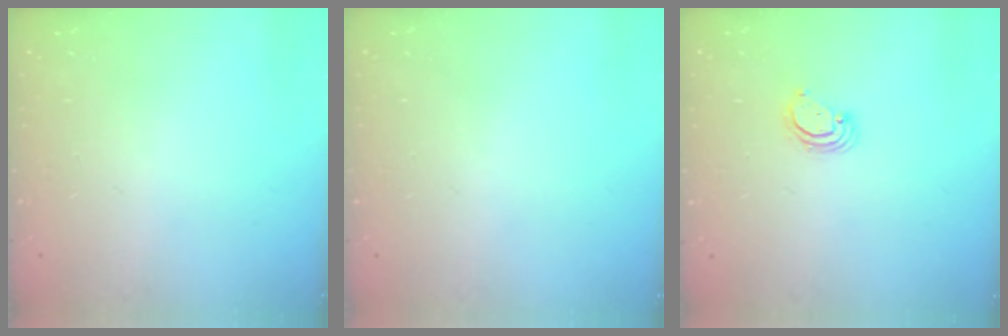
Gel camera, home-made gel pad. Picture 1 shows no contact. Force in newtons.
{"total": 0.0}
{"total": 2.9, "press": 2.9, "slide": 0.3}